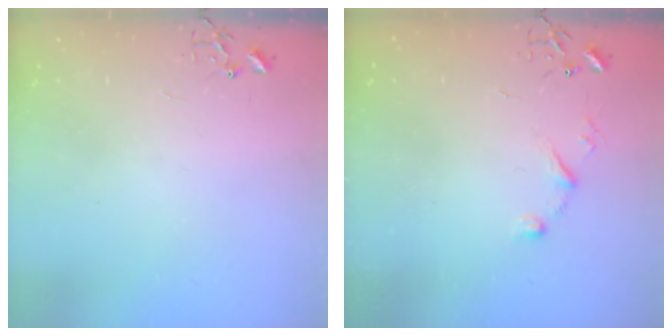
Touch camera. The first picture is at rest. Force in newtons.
{"total": 6.6, "press": 6.6, "slide": 0.5}